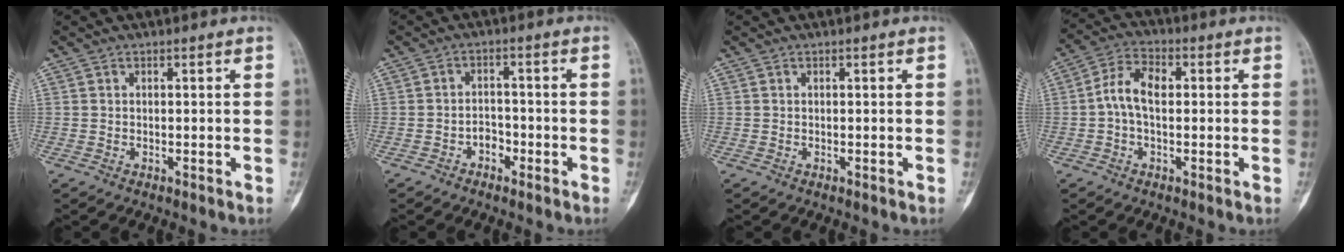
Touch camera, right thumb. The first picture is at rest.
{"total": 3.0, "force": [-1.7, 2.1, 1.3], "torque": [-0.002, 0.017, -0.030]}
{"total": 0.0}
{"total": 7.1, "force": [0.2, 4.1, 5.7], "torque": [-0.104, 0.024, -0.004]}